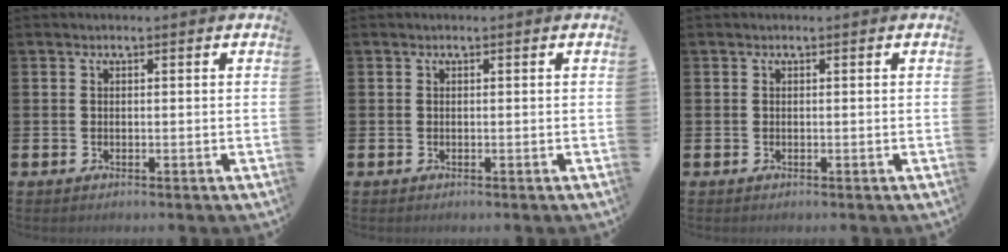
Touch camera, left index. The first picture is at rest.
{"total": 0.0}
{"total": 0.0}